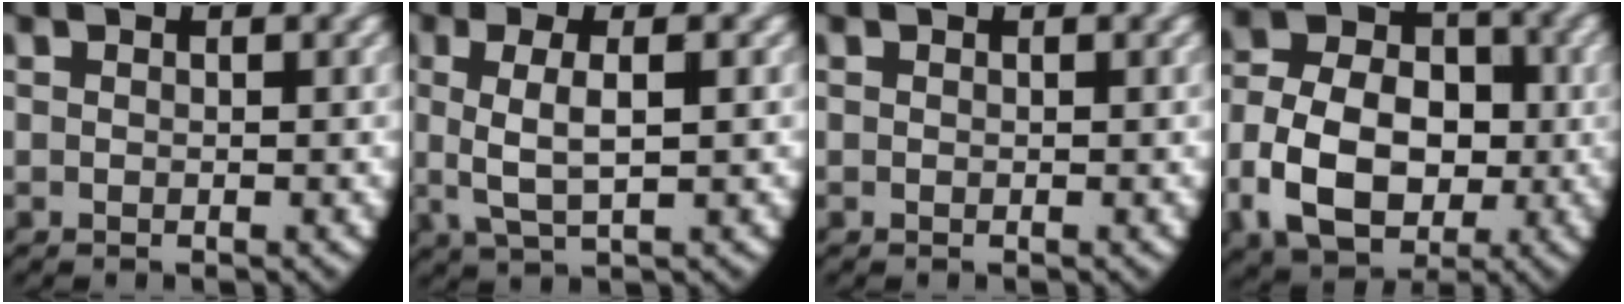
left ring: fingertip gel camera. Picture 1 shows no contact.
{"total": 4.4, "force": [0.5, 1.7, 4.1], "torque": [-0.097, -0.006, 0.021]}
{"total": 0.0}
{"total": 11.2, "force": [-1.1, 8.6, 7.1], "torque": [-0.140, -0.029, -0.011]}